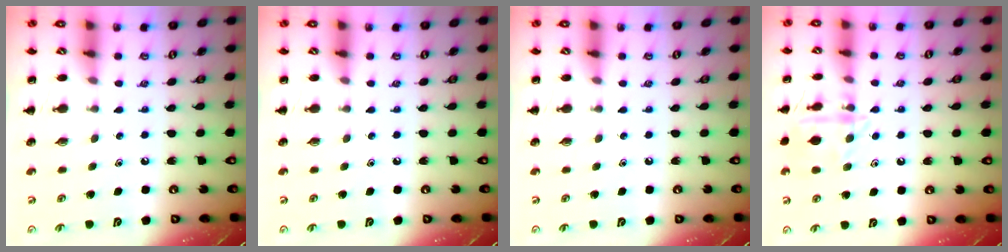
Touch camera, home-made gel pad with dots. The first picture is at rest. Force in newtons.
{"total": 0.0}
{"total": 0.0}
{"total": 10.8, "press": 10.7, "slide": 1.2}